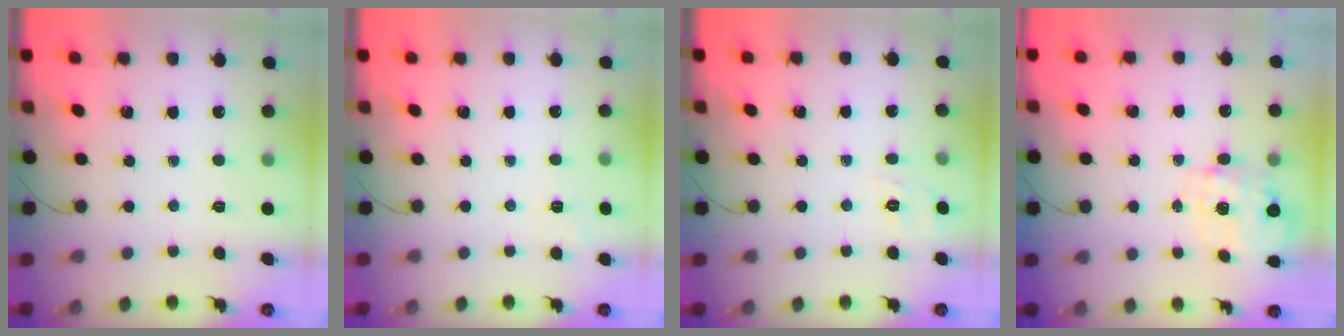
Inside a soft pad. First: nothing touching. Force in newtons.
{"total": 1.8, "press": 1.1, "slide": 1.4}
{"total": 1.8, "press": 0.0, "slide": 1.8}
{"total": 4.0, "press": 3.9, "slide": 0.9}